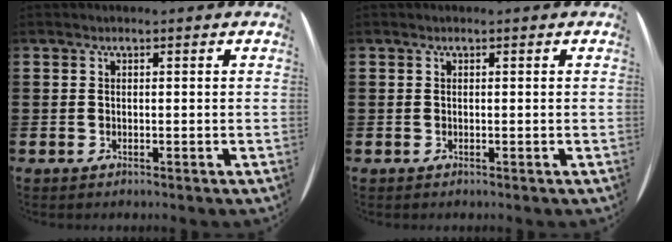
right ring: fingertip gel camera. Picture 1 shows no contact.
{"total": 0.0}